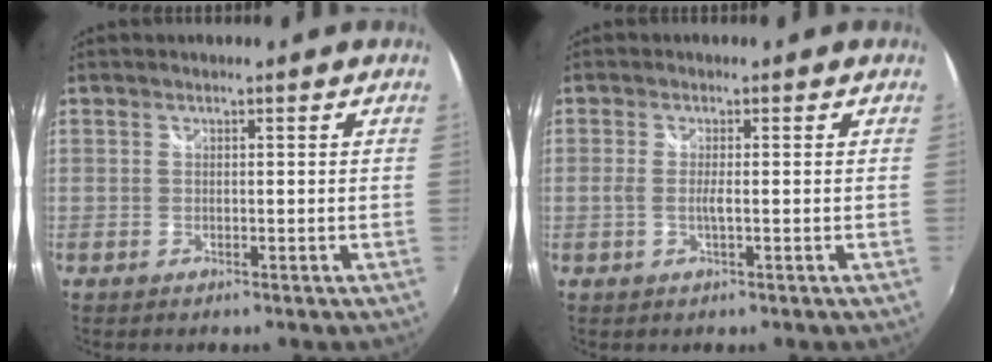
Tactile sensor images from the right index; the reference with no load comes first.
{"total": 1.7, "force": [-0.4, -0.3, 1.7], "torque": [-0.032, -0.003, -0.009]}